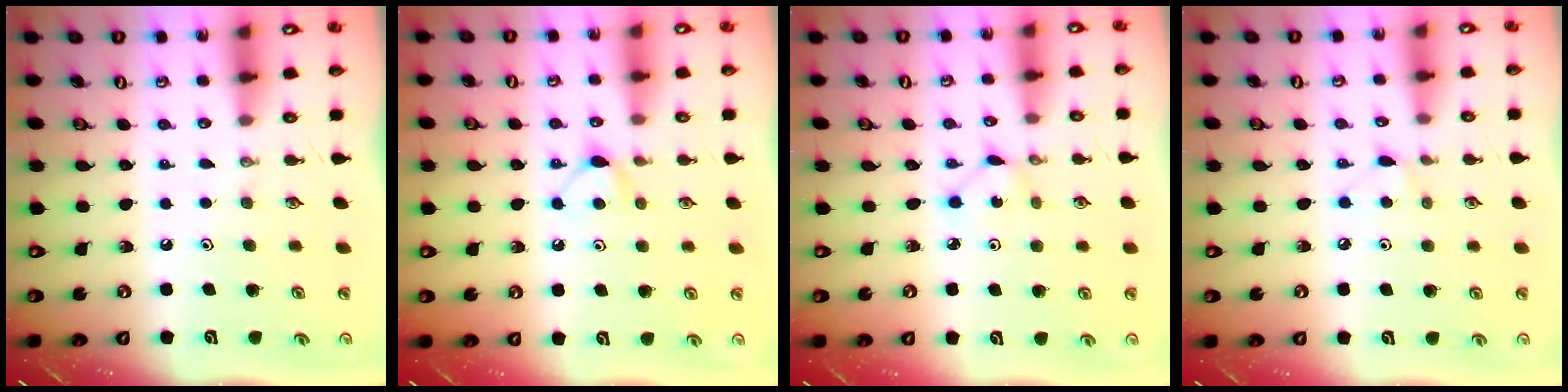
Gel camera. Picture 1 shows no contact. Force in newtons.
{"total": 5.5, "press": 5.5, "slide": 0.7}
{"total": 1.8, "press": 1.7, "slide": 0.3}
{"total": 5.1, "press": 5.0, "slide": 0.7}